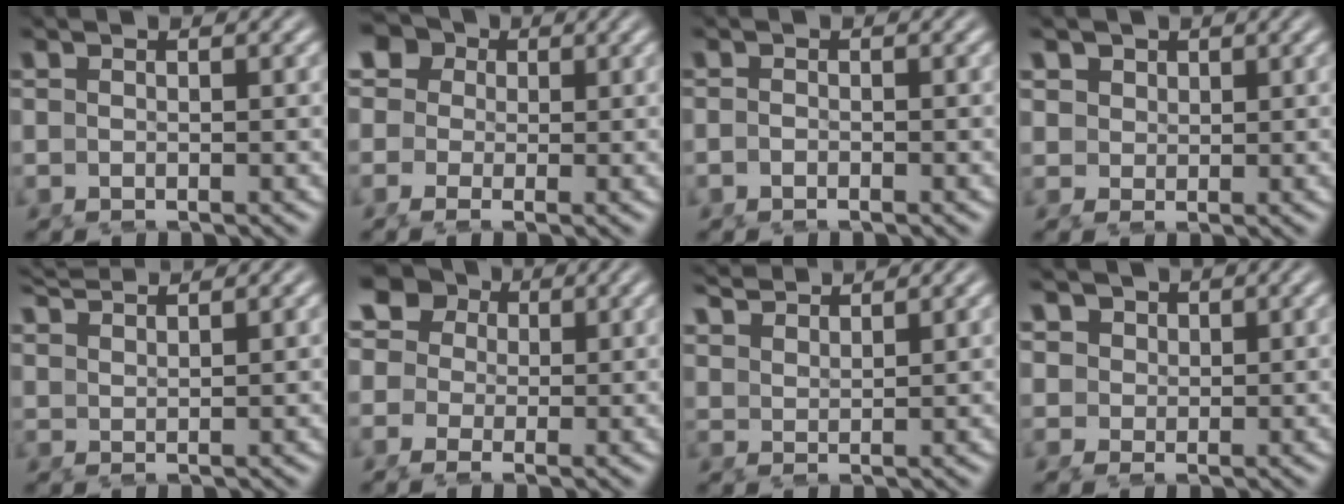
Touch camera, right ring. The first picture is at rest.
{"total": 8.1, "force": [2.3, 6.7, 3.8], "torque": [-0.085, 0.002, 0.023]}
{"total": 0.9, "force": [-0.9, -0.2, 0.1], "torque": [-0.002, -0.009, -0.014]}
{"total": 2.9, "force": [1.7, 2.2, 1.1], "torque": [-0.032, -0.010, 0.042]}
{"total": 3.2, "force": [3.2, -0.5, 0.4], "torque": [0.002, 0.002, 0.064]}
{"total": 9.9, "force": [2.9, 8.2, 4.8], "torque": [-0.108, -0.002, 0.034]}
{"total": 3.5, "force": [3.5, 0.0, 0.6], "torque": [-0.003, 0.001, 0.071]}
{"total": 3.9, "force": [1.9, 3.1, 1.5], "torque": [-0.044, -0.011, 0.043]}